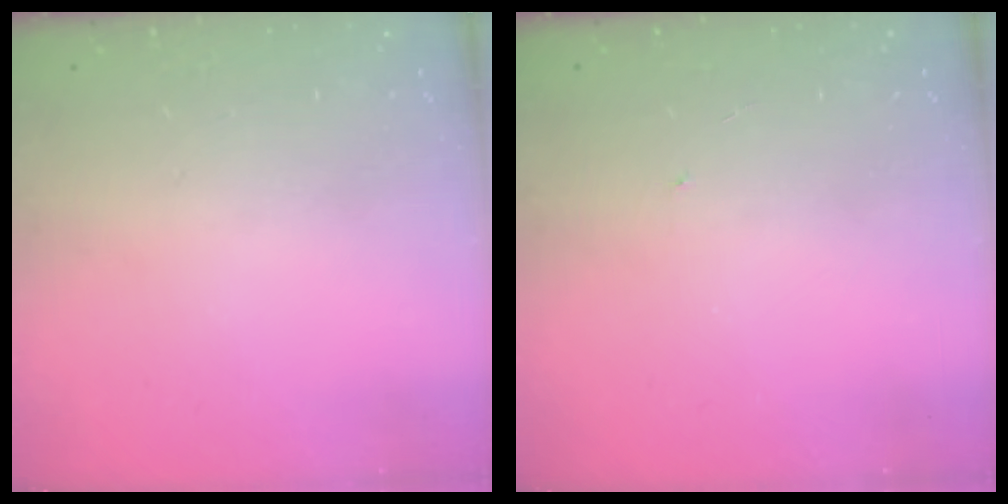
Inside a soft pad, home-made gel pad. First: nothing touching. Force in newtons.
{"total": 0.6, "press": 0.6, "slide": 0.1}